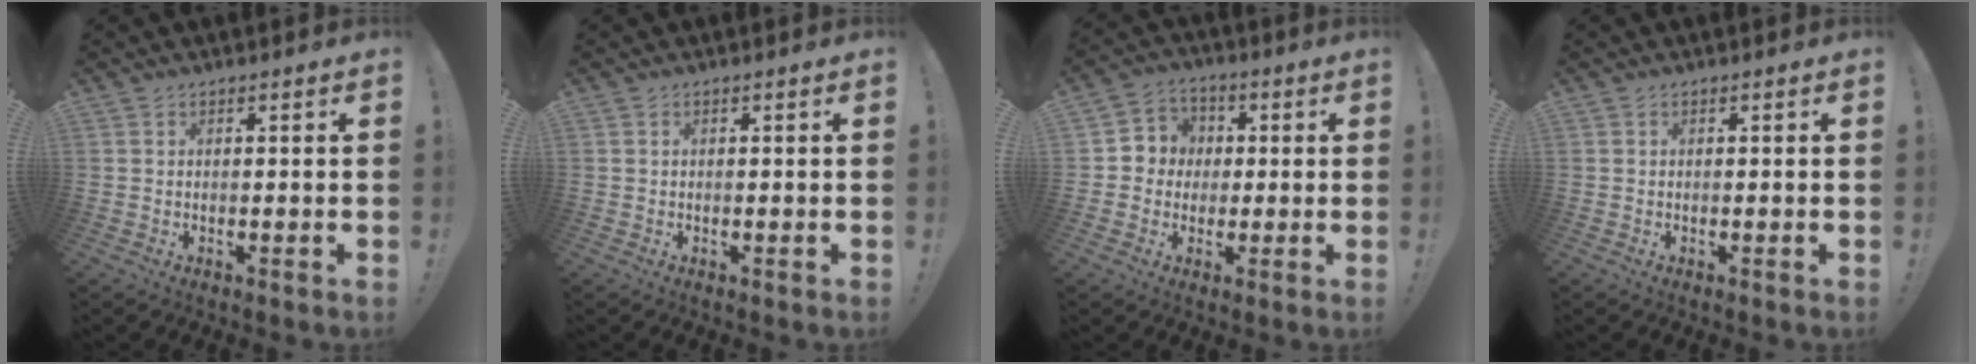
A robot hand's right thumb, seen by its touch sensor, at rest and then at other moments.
{"total": 0.0}
{"total": 7.3, "force": [-0.7, 7.1, 1.4], "torque": [-0.015, 0.016, -0.009]}
{"total": 0.0}